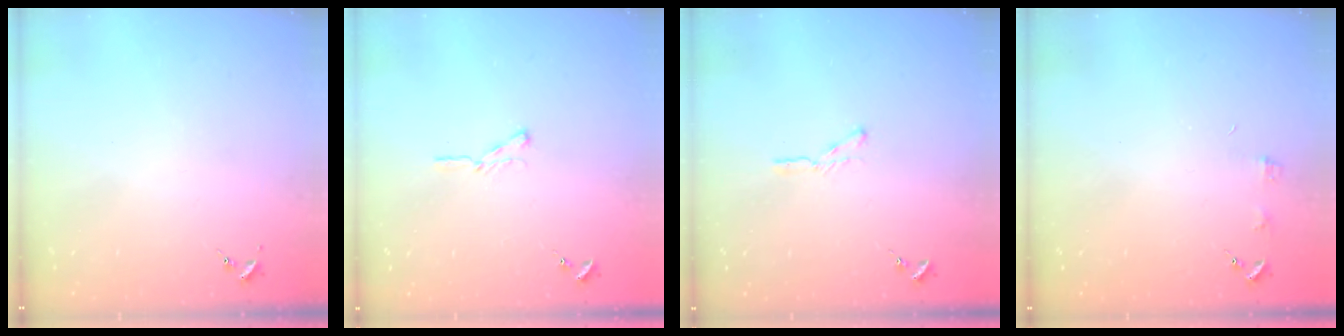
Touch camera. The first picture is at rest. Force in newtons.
{"total": 4.4, "press": 4.4, "slide": 0.5}
{"total": 4.0, "press": 4.0, "slide": 0.4}
{"total": 3.9, "press": 3.8, "slide": 0.5}